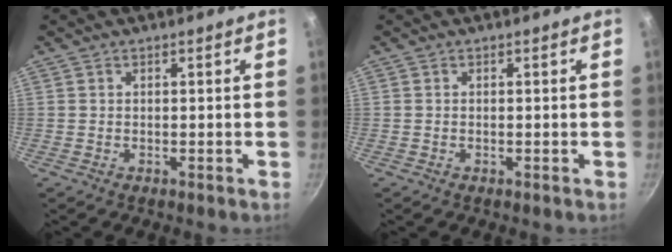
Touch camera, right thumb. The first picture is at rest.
{"total": 0.0}